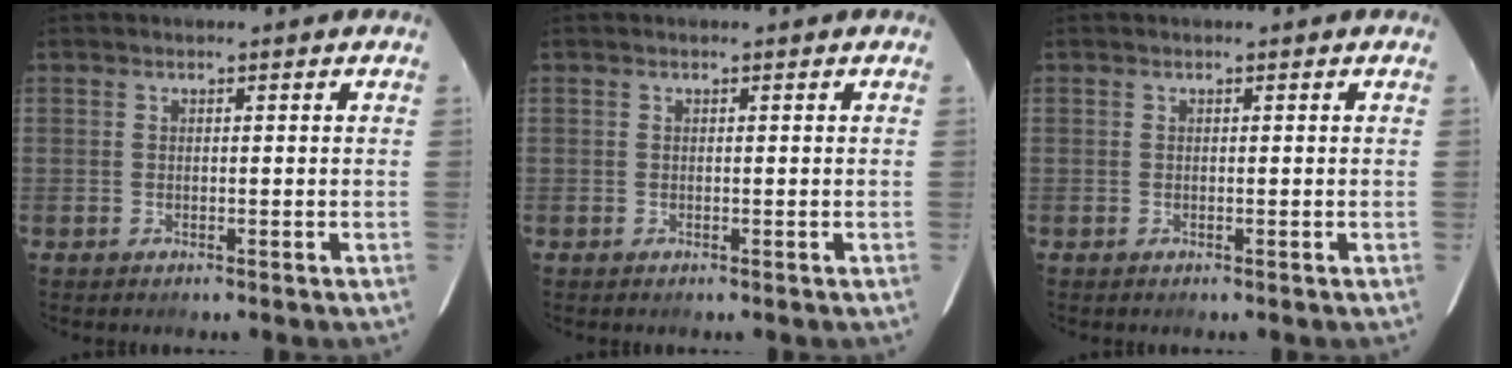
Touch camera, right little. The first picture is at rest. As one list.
[{"total": 0.0}, {"total": 0.0}]